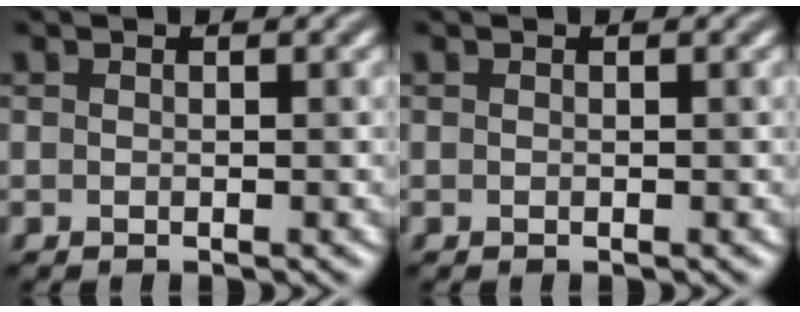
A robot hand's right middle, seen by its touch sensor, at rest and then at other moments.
{"total": 0.0}